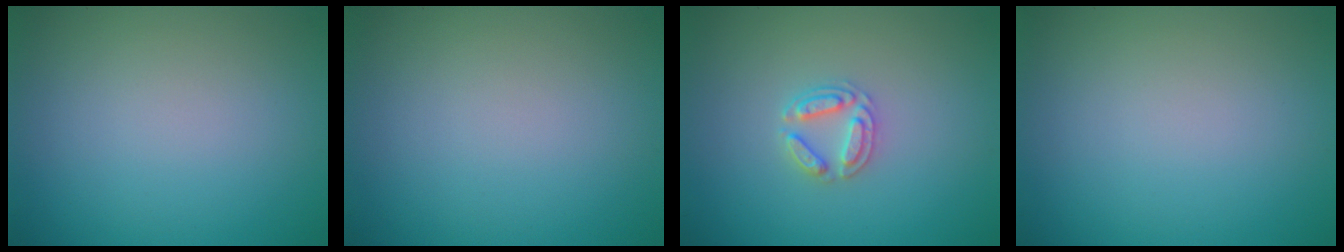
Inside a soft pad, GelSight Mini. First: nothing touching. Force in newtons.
{"total": 0.0}
{"total": 2.5, "press": 2.5, "slide": 0.4}
{"total": 0.0}